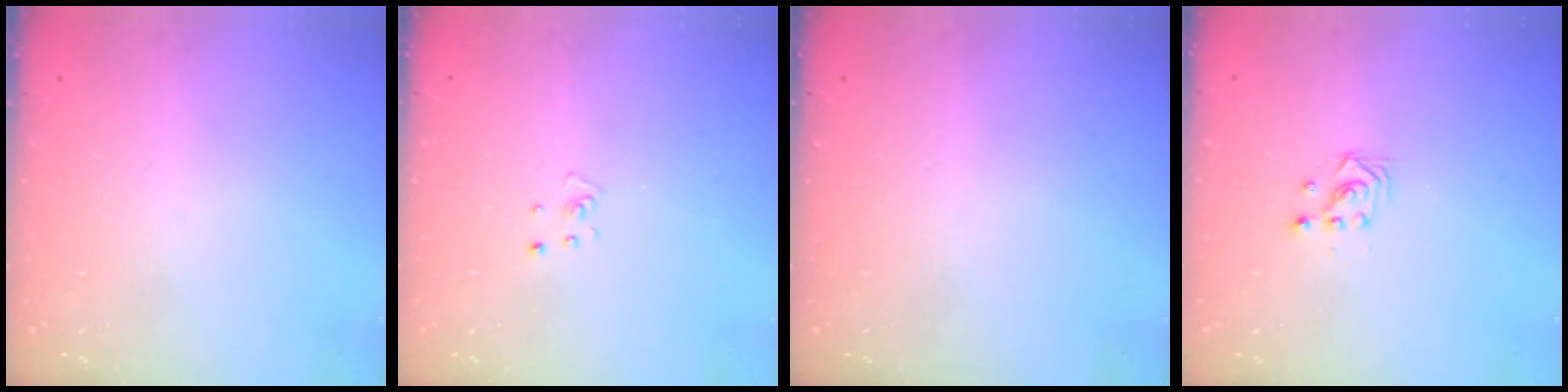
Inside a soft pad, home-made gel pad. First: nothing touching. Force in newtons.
{"total": 2.6, "press": 2.6, "slide": 0.3}
{"total": 0.0}
{"total": 2.9, "press": 2.9, "slide": 0.3}